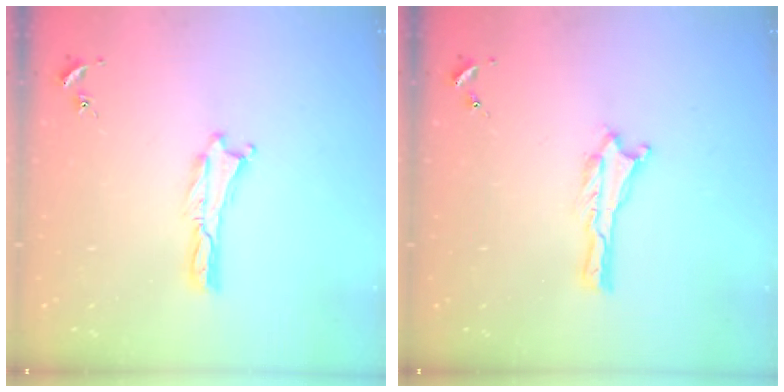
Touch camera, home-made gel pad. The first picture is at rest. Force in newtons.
{"total": 0.0}